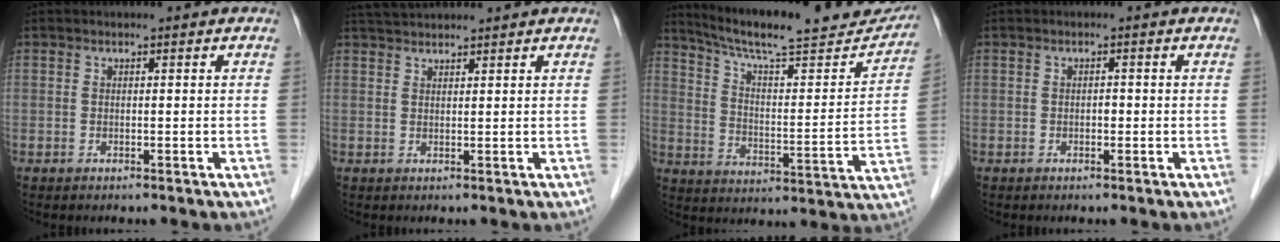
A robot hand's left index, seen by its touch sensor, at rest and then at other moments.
{"total": 4.0, "force": [3.8, 0.1, 1.2], "torque": [-0.024, 0.030, 0.072]}
{"total": 23.1, "force": [20.7, 3.5, 9.6], "torque": [-0.147, -0.021, 0.286]}
{"total": 0.7, "force": [-0.4, 0.4, 0.5], "torque": [-0.007, -0.001, -0.007]}